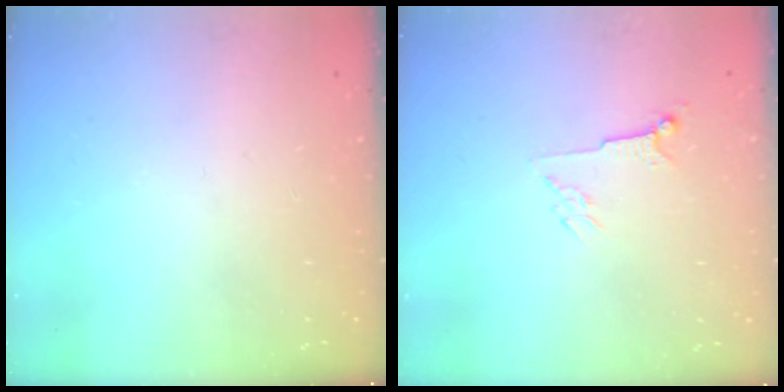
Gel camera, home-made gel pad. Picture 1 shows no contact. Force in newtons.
{"total": 4.5, "press": 4.4, "slide": 1.0}